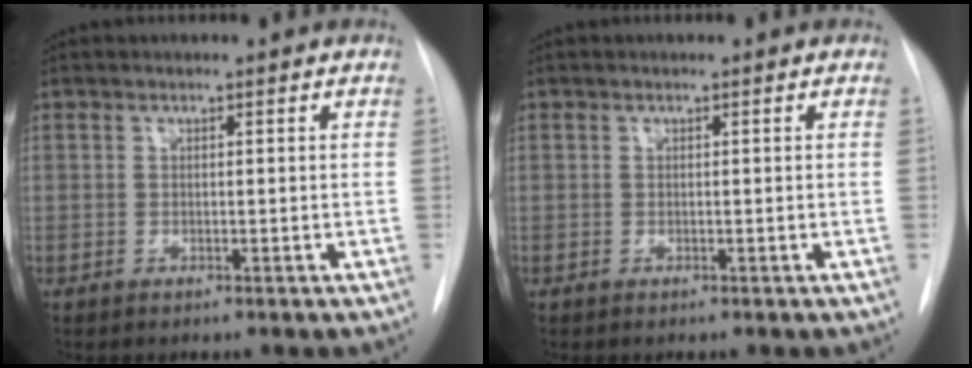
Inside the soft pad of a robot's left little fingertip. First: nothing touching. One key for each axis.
{"total": 0.0}